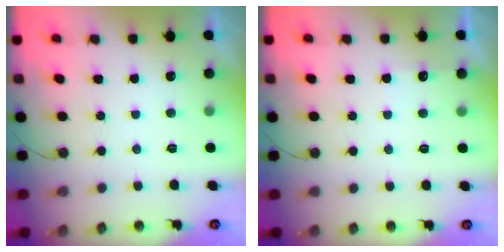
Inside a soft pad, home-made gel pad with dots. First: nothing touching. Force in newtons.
{"total": 4.4, "press": 4.4, "slide": 0.6}